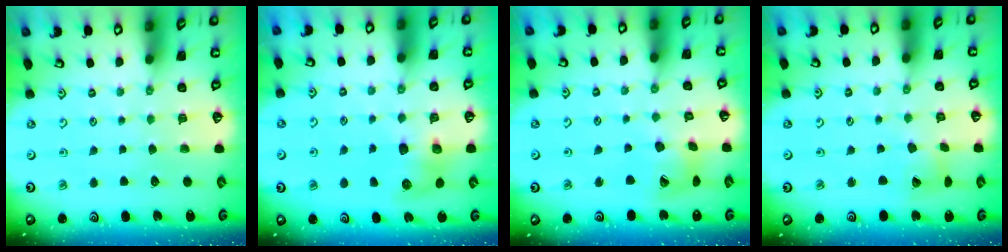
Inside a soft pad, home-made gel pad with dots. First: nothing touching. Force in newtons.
{"total": 7.5, "press": 7.4, "slide": 0.9}
{"total": 13.4, "press": 13.3, "slide": 1.8}
{"total": 7.1, "press": 7.0, "slide": 0.9}